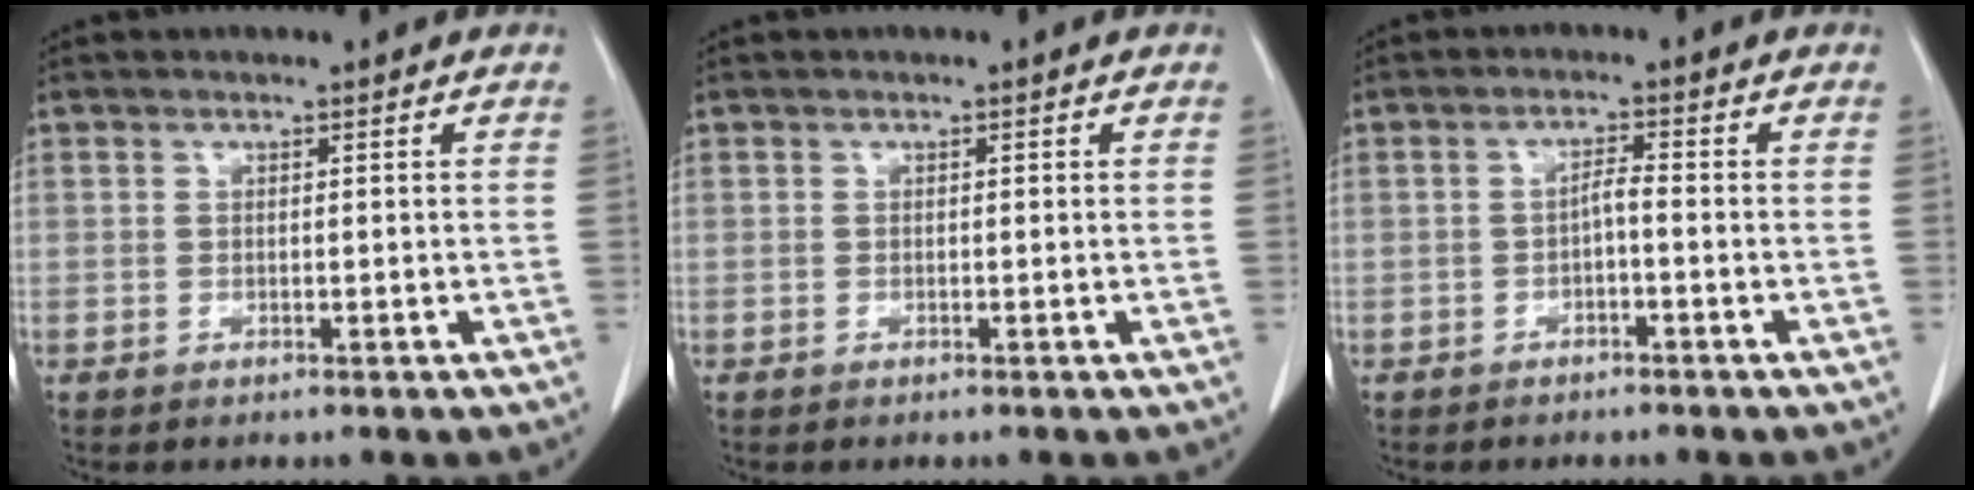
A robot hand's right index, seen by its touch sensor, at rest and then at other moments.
{"total": 0.0}
{"total": 2.0, "force": [-0.8, 0.3, 1.8], "torque": [-0.030, 0.003, -0.015]}